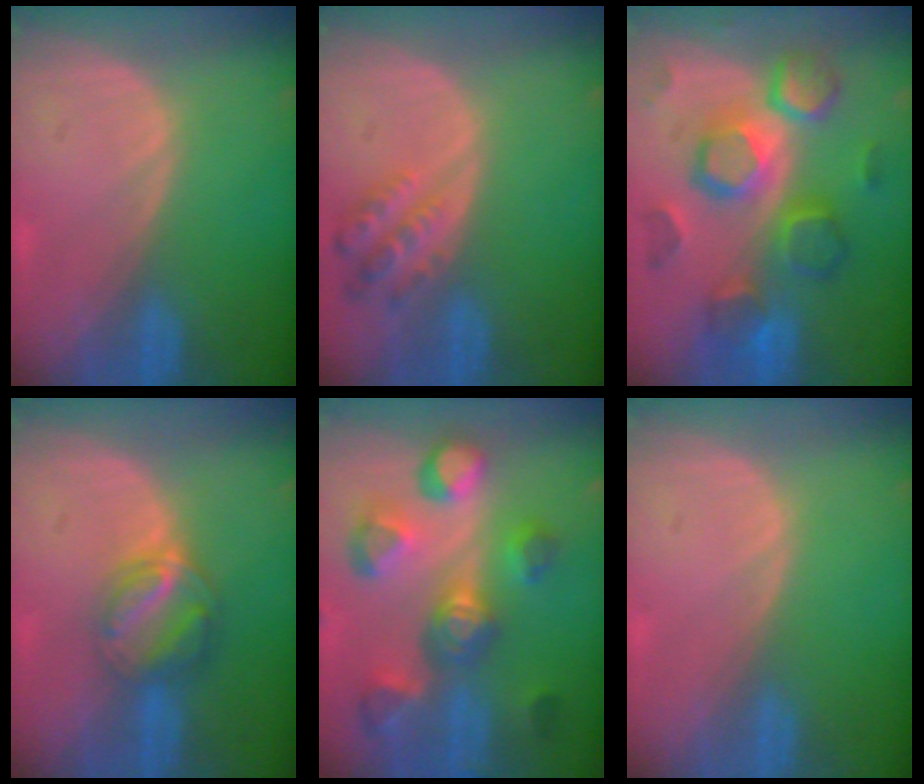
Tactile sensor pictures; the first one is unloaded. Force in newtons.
{"total": 5.1, "press": 4.8, "slide": 1.6}
{"total": 11.2, "press": 11.2, "slide": 0.9}
{"total": 6.4, "press": 5.5, "slide": 3.2}
{"total": 10.9, "press": 9.9, "slide": 4.5}
{"total": 0.0}